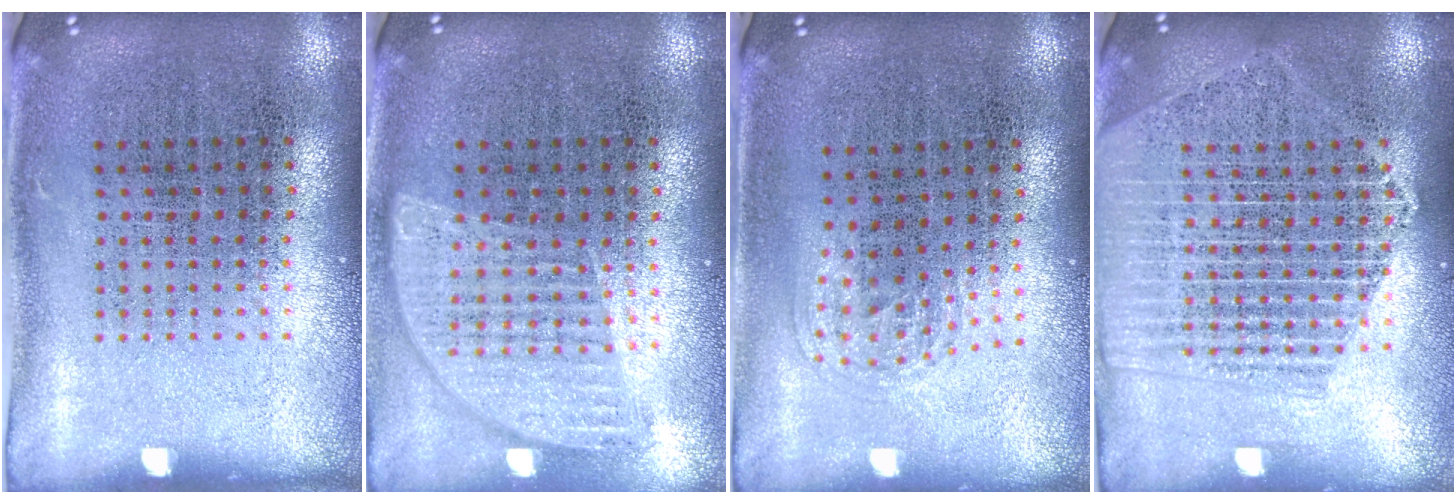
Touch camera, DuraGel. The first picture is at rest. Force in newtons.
{"total": 0.9, "press": 0.9, "slide": 0.0}
{"total": 1.0, "press": 0.6, "slide": 0.8}
{"total": 2.0, "press": 1.8, "slide": 0.9}